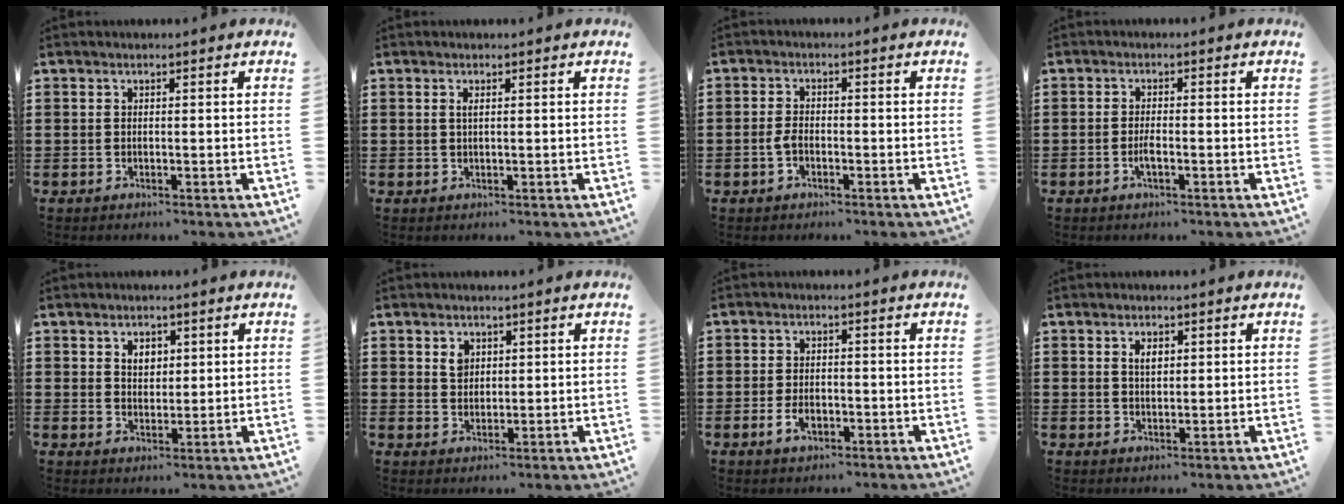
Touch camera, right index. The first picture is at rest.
{"total": 0.8, "force": [0.2, 0.2, 0.7], "torque": [-0.015, 0.001, 0.004]}
{"total": 2.5, "force": [-0.9, 1.3, 1.9], "torque": [-0.053, -0.004, -0.021]}
{"total": 2.0, "force": [-0.8, 0.4, 1.8], "torque": [-0.032, 0.000, -0.014]}
{"total": 2.9, "force": [1.4, 2.1, 1.4], "torque": [-0.027, 0.006, 0.023]}
{"total": 2.4, "force": [1.3, 1.8, 1.0], "torque": [-0.016, 0.002, 0.024]}
{"total": 3.2, "force": [-1.4, 1.8, 2.3], "torque": [-0.043, 0.000, -0.025]}
{"total": 2.2, "force": [0.9, 1.2, 1.6], "torque": [-0.035, 0.006, 0.015]}